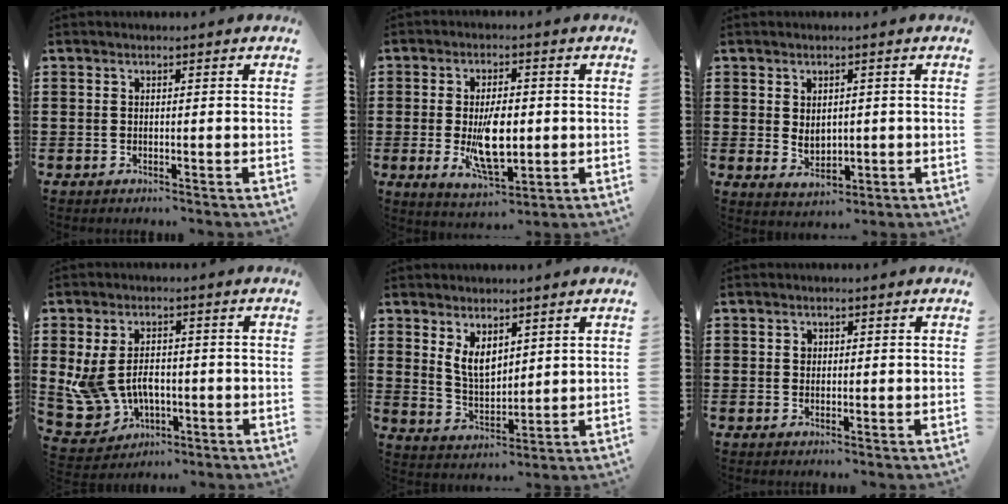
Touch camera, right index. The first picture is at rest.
{"total": 8.8, "force": [-0.7, 3.9, 7.9], "torque": [-0.140, -0.006, -0.015]}
{"total": 2.8, "force": [0.6, 2.1, 1.7], "torque": [-0.023, 0.001, 0.006]}
{"total": 7.2, "force": [-0.5, 5.6, 4.5], "torque": [-0.126, 0.004, -0.011]}
{"total": 5.2, "force": [2.8, 2.9, 3.2], "torque": [-0.073, 0.001, 0.052]}
{"total": 1.0, "force": [0.3, 0.8, 0.4], "torque": [-0.010, 0.004, 0.006]}